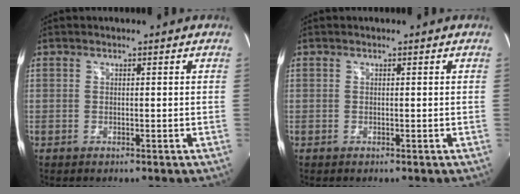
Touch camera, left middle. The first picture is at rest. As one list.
[{"total": 0.0}]